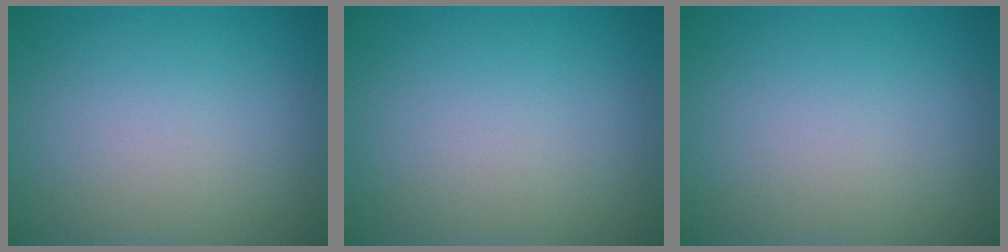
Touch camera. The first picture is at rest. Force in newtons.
{"total": 0.0}
{"total": 0.0}